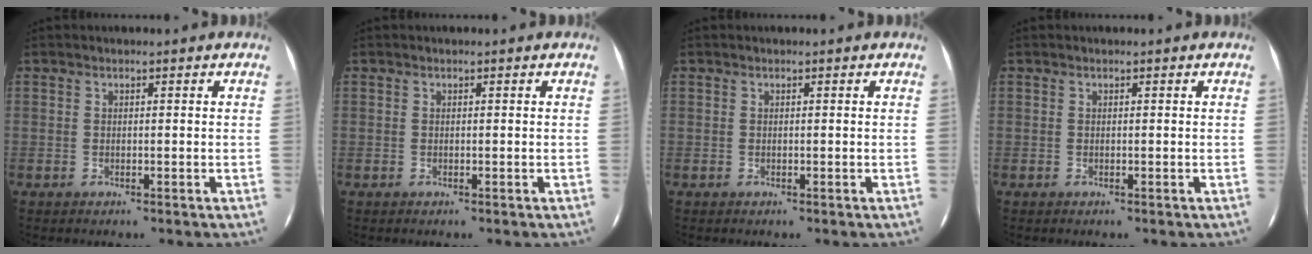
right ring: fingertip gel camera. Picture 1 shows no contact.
{"total": 0.0}
{"total": 0.0}
{"total": 0.0}